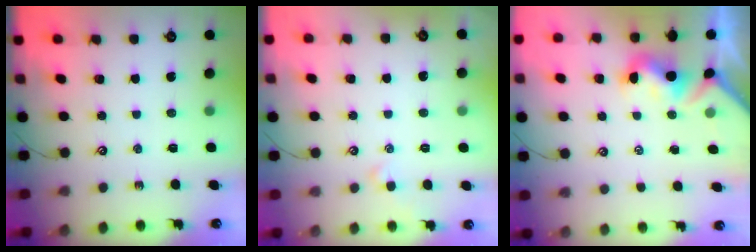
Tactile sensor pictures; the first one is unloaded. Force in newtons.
{"total": 1.6, "press": 1.5, "slide": 0.4}
{"total": 1.6, "press": 1.5, "slide": 0.7}